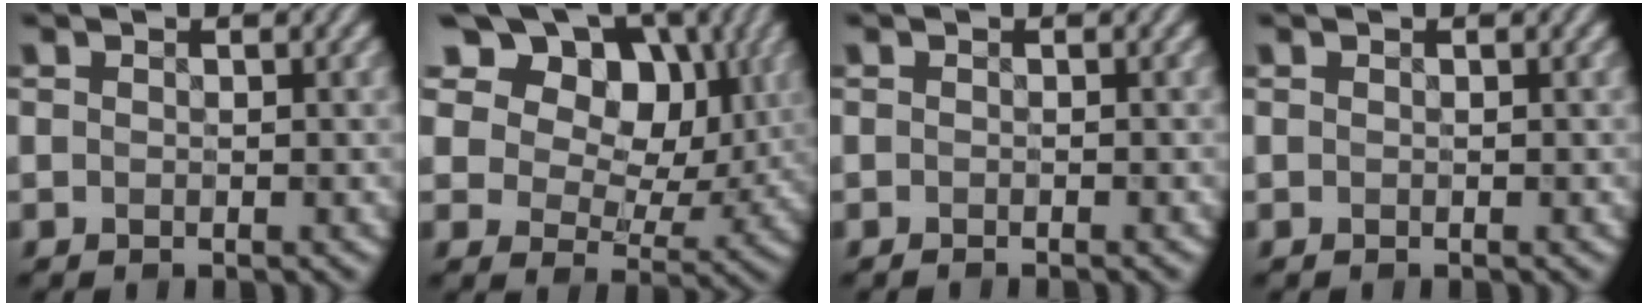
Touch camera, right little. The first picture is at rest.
{"total": 15.1, "force": [8.2, 9.2, 8.6], "torque": [-0.168, 0.046, 0.114]}
{"total": 0.6, "force": [-0.5, -0.1, 0.2], "torque": [-0.005, -0.006, -0.012]}
{"total": 0.0}